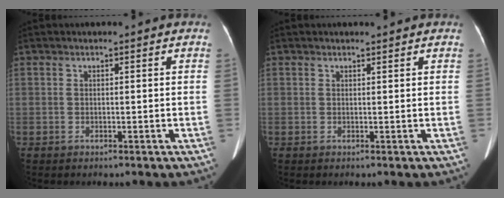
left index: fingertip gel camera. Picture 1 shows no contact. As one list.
[{"total": 0.8, "force": [0.7, 0.0, 0.2], "torque": [-0.004, -0.006, 0.013]}]